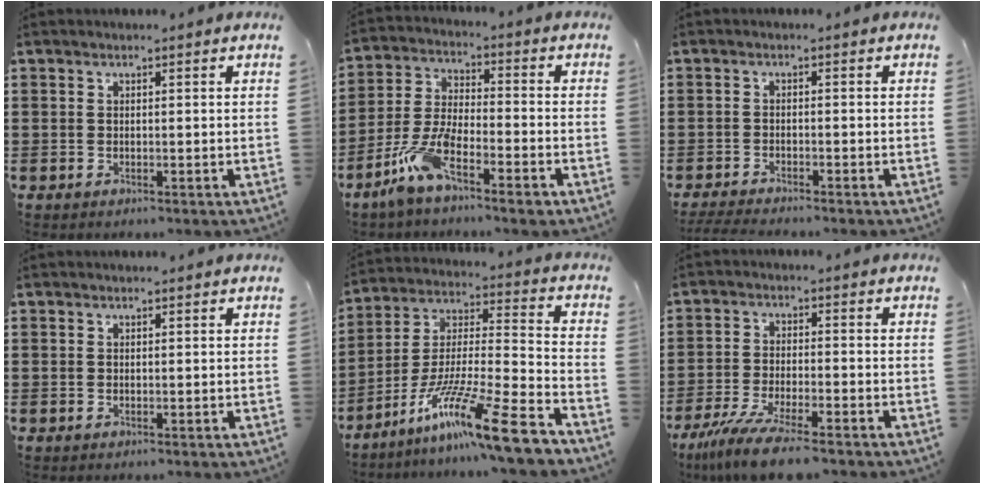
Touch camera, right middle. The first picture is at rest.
{"total": 8.6, "force": [-5.6, 2.3, 6.1], "torque": [-0.147, -0.007, -0.111]}
{"total": 2.4, "force": [-2.3, 0.1, 0.8], "torque": [-0.022, -0.004, -0.049]}
{"total": 0.0}
{"total": 14.7, "force": [-11.0, -0.1, 9.8], "torque": [-0.172, 0.009, -0.206]}
{"total": 7.9, "force": [-6.5, 0.5, 4.5], "torque": [-0.100, -0.013, -0.124]}